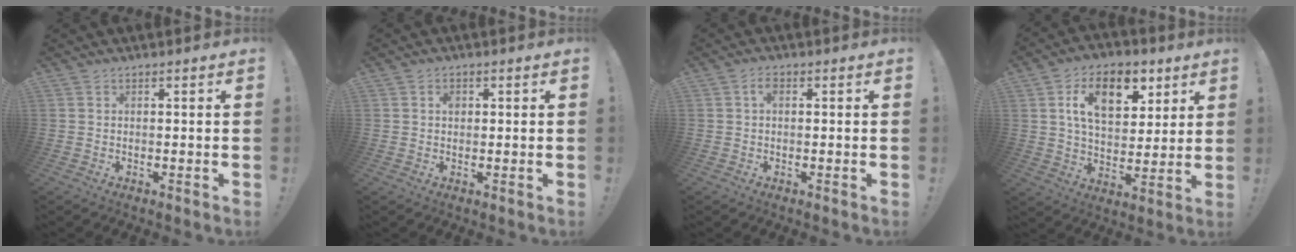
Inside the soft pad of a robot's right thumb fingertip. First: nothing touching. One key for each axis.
{"total": 1.6, "fx": 0.2, "fy": 1.4, "fz": 0.8, "tx": -0.001, "ty": -0.001, "tz": -0.002}
{"total": 2.3, "fx": 0.3, "fy": 1.1, "fz": 2.0, "tx": -0.043, "ty": 0.008, "tz": 0.003}
{"total": 15.7, "fx": 6.8, "fy": 9.4, "fz": 10.6, "tx": -0.161, "ty": -0.015, "tz": 0.118}